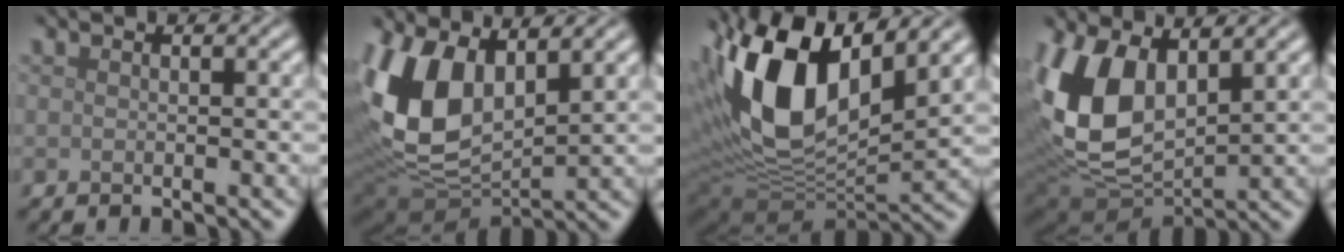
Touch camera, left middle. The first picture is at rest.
{"total": 13.1, "force": [2.6, 8.0, 10.0], "torque": [-0.238, -0.014, 0.045]}
{"total": 15.4, "force": [4.7, 7.6, 12.5], "torque": [-0.247, 0.012, 0.079]}
{"total": 11.7, "force": [2.3, 7.2, 9.0], "torque": [-0.222, -0.005, 0.041]}